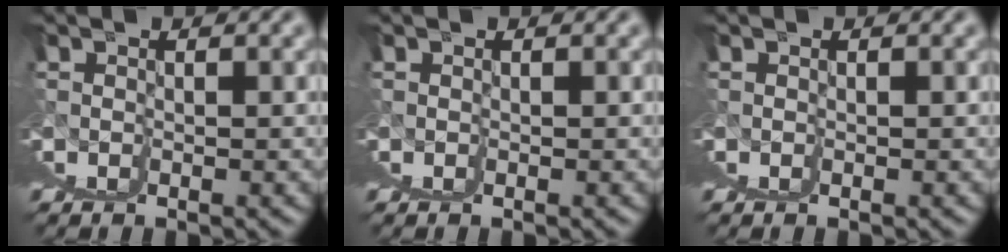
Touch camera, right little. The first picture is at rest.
{"total": 0.0}
{"total": 0.0}